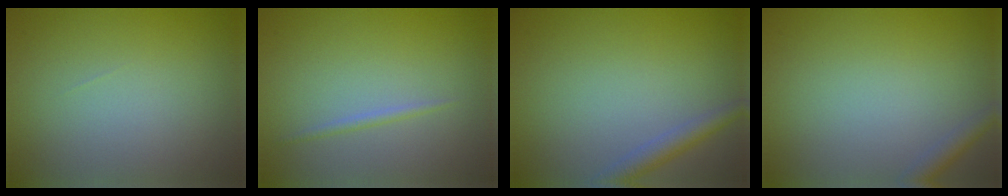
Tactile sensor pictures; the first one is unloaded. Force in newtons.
{"total": 0.7, "press": 0.7, "slide": 0.1}
{"total": 2.4, "press": 2.4, "slide": 0.1}
{"total": 1.6, "press": 1.6, "slide": 0.1}